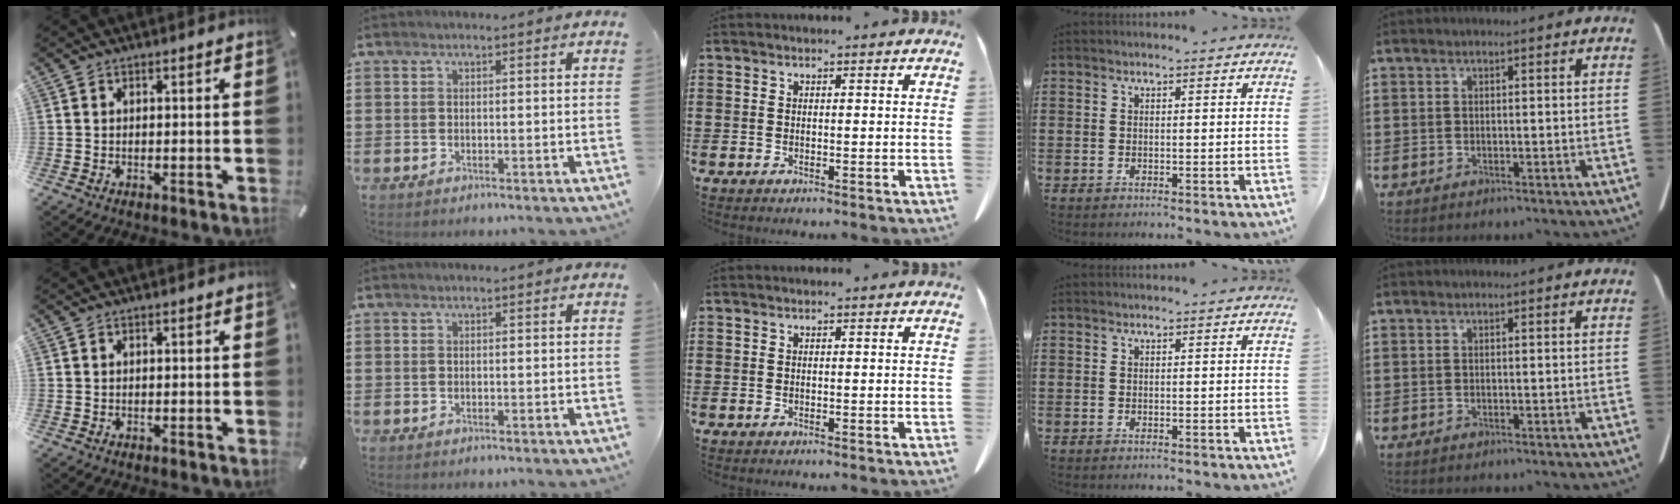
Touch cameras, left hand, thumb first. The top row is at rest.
{}